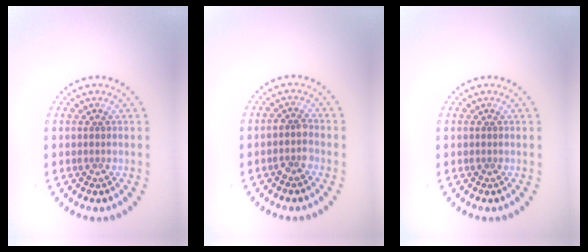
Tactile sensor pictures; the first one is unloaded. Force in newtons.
{"total": 1.5, "press": 1.4, "slide": 0.7}
{"total": 0.0}